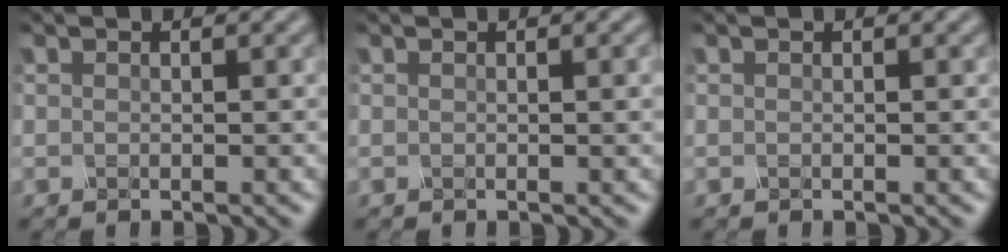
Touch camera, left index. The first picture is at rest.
{"total": 1.3, "force": [0.2, 0.3, 1.3], "torque": [-0.012, 0.004, 0.000]}
{"total": 0.0}